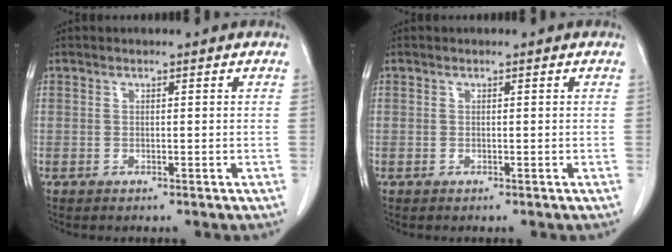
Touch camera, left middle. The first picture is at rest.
{"total": 0.0}